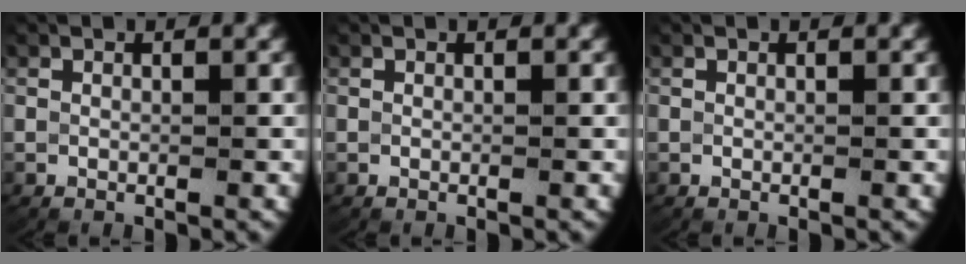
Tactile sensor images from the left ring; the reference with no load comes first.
{"total": 0.0}
{"total": 0.0}